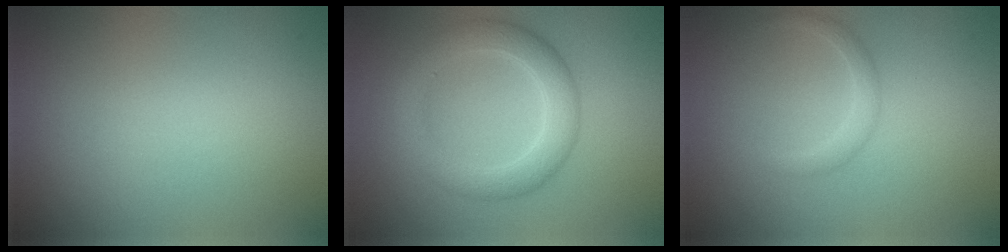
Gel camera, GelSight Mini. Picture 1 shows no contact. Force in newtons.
{"total": 4.1, "press": 4.1, "slide": 0.0}
{"total": 1.4, "press": 1.4, "slide": 0.1}